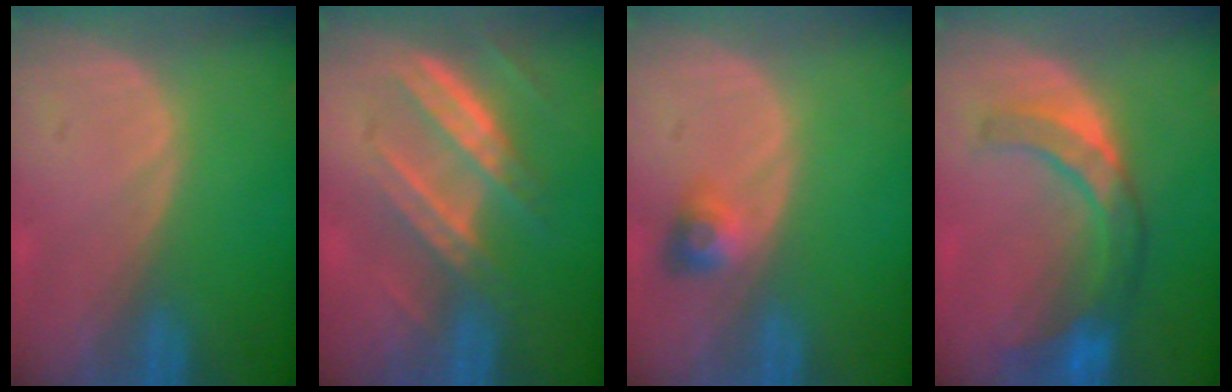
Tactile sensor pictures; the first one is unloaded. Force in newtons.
{"total": 7.9, "press": 7.0, "slide": 3.6}
{"total": 2.9, "press": 2.7, "slide": 1.2}
{"total": 7.5, "press": 7.3, "slide": 1.8}